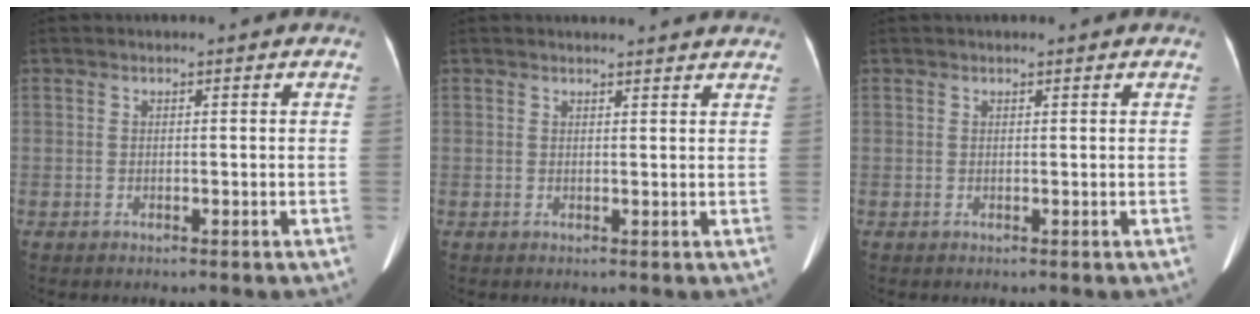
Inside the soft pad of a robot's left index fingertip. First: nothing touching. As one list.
[{"total": 7.1, "force": [6.8, 0.8, 2.0], "torque": [-0.019, 0.012, 0.063]}, {"total": 1.8, "force": [1.6, 0.4, 0.8], "torque": [-0.008, 0.025, 0.022]}]